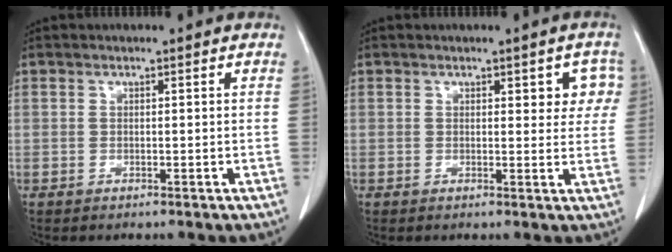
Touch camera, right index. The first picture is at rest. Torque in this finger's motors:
{"motor_torque": [0.24, 0.06, 0.04, 0.00]}